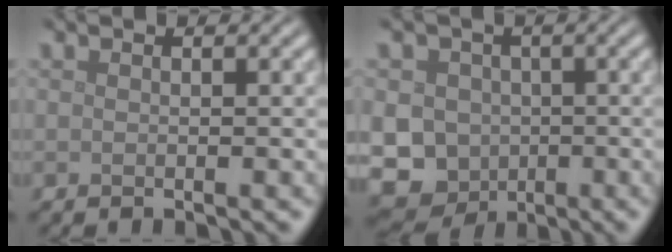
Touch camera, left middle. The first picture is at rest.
{"total": 11.7, "force": [-2.0, 10.8, 4.2], "torque": [-0.087, -0.009, -0.063]}